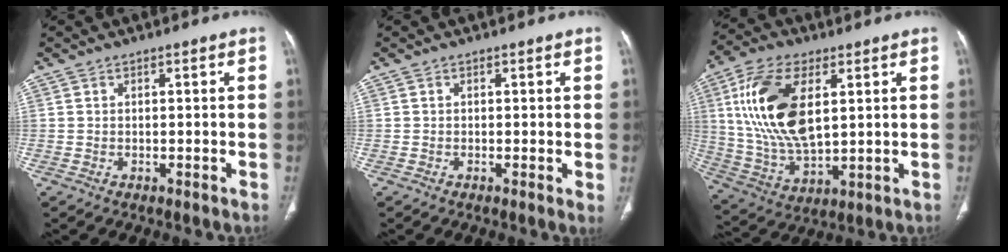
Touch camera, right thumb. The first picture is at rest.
{"total": 1.2, "force": [0.0, 0.2, 1.2], "torque": [-0.020, -0.005, -0.003]}
{"total": 18.7, "force": [4.6, 9.4, 15.5], "torque": [-0.303, -0.013, 0.093]}